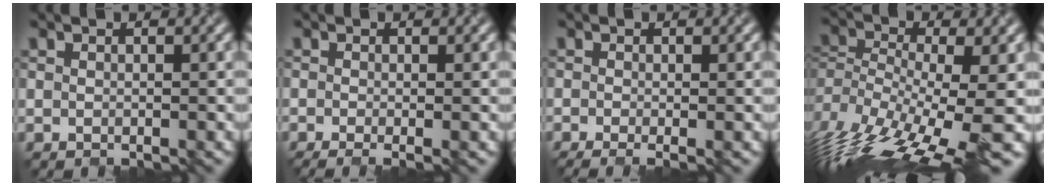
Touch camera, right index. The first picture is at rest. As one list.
[{"total": 1.4, "force": [-0.6, 0.1, 1.3], "torque": [-0.023, -0.012, -0.013]}, {"total": 1.8, "force": [-0.8, 0.3, 1.6], "torque": [-0.028, -0.013, -0.015]}, {"total": 13.6, "force": [-6.9, 5.1, 10.6], "torque": [-0.224, -0.010, -0.105]}]